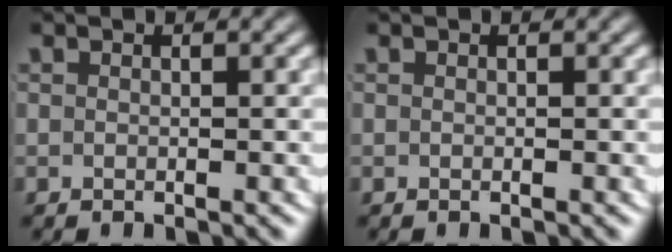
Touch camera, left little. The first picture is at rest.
{"total": 0.0}